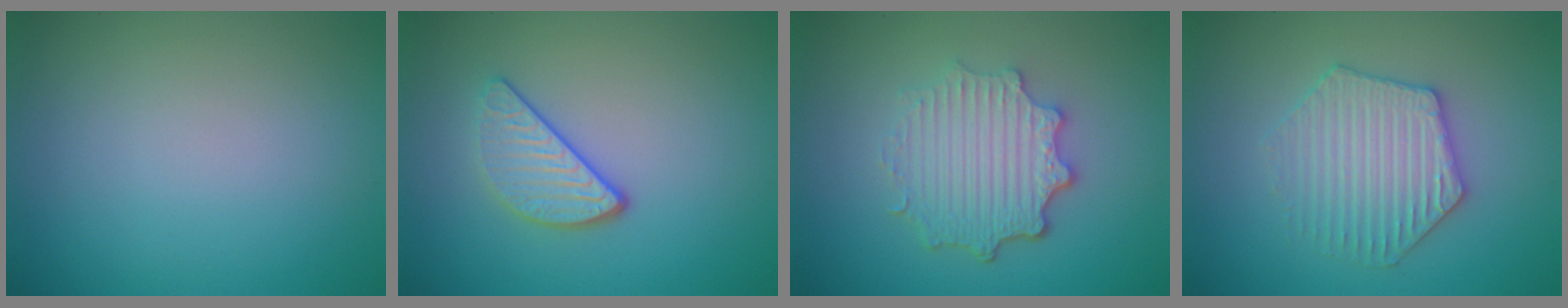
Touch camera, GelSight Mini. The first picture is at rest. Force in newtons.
{"total": 3.0, "press": 2.5, "slide": 1.6}
{"total": 4.8, "press": 3.7, "slide": 3.1}
{"total": 3.8, "press": 3.8, "slide": 0.7}